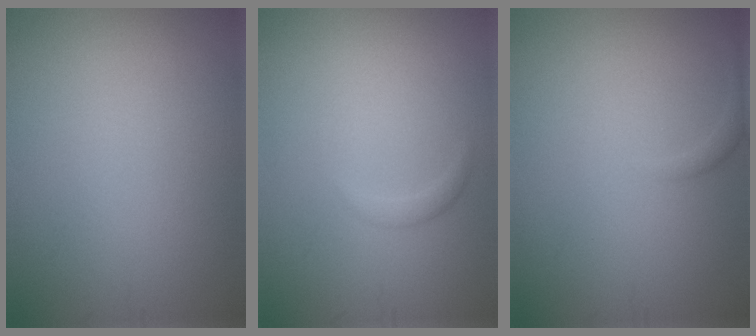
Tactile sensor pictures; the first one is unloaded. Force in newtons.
{"total": 0.8, "press": 0.8, "slide": 0.1}
{"total": 0.8, "press": 0.8, "slide": 0.1}